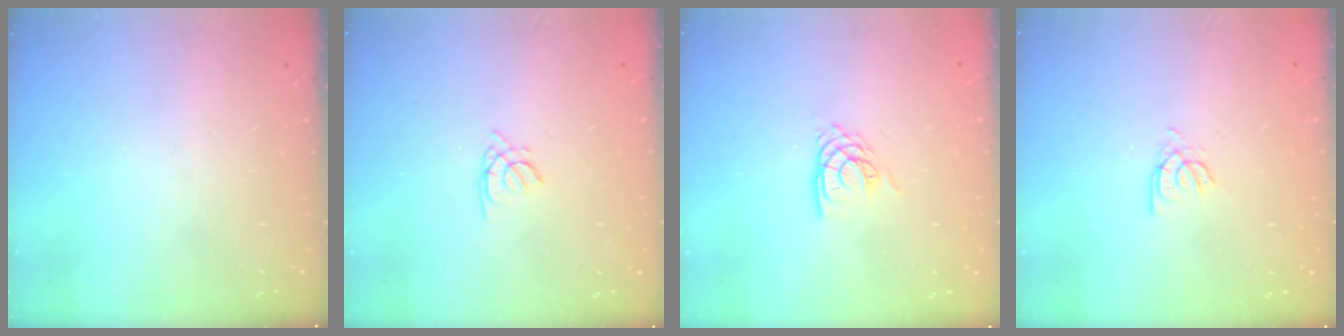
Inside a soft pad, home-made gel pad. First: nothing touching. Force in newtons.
{"total": 1.4, "press": 1.3, "slide": 0.3}
{"total": 6.0, "press": 6.0, "slide": 0.5}
{"total": 2.7, "press": 2.7, "slide": 0.2}